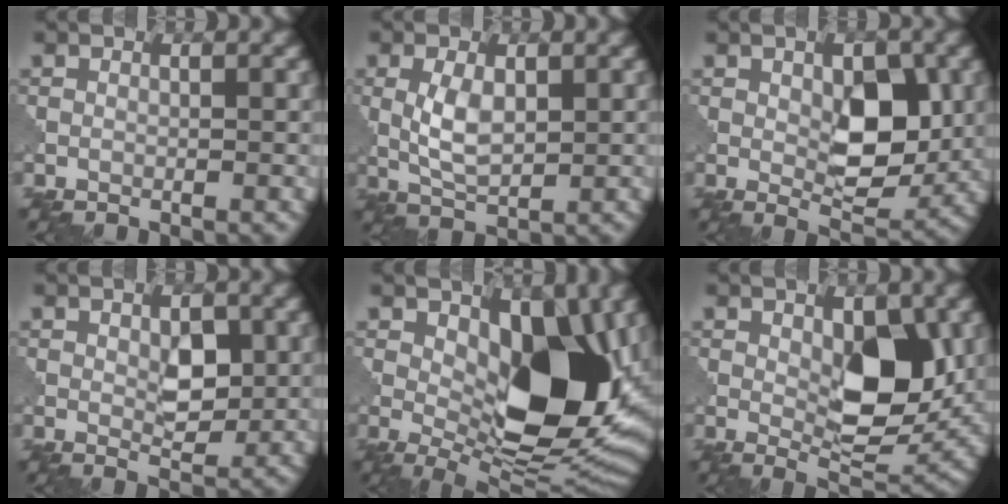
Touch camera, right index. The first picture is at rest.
{"total": 3.1, "force": [0.8, 1.6, 2.5], "torque": [-0.061, -0.001, 0.022]}
{"total": 5.9, "force": [1.0, 3.0, 5.0], "torque": [-0.071, -0.008, 0.023]}
{"total": 2.8, "force": [0.8, 1.6, 2.2], "torque": [-0.034, -0.006, 0.018]}
{"total": 12.6, "force": [1.7, 6.3, 10.8], "torque": [-0.142, -0.013, 0.032]}
{"total": 7.4, "force": [1.0, 3.4, 6.5], "torque": [-0.098, -0.009, 0.027]}